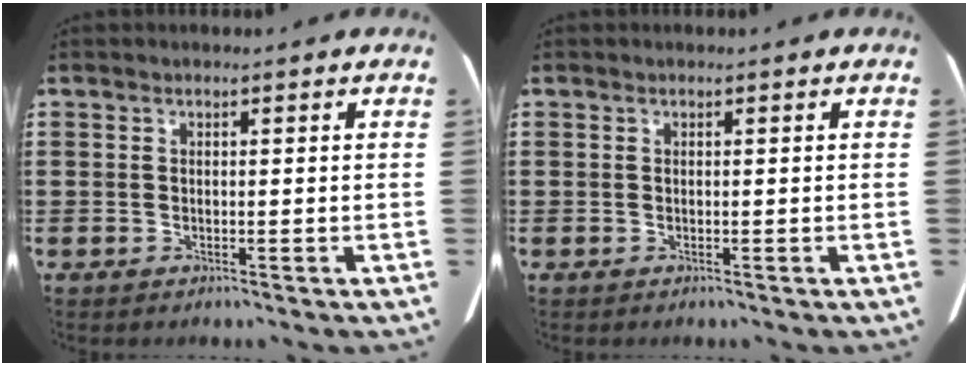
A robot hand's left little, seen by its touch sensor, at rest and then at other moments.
{"total": 0.0}